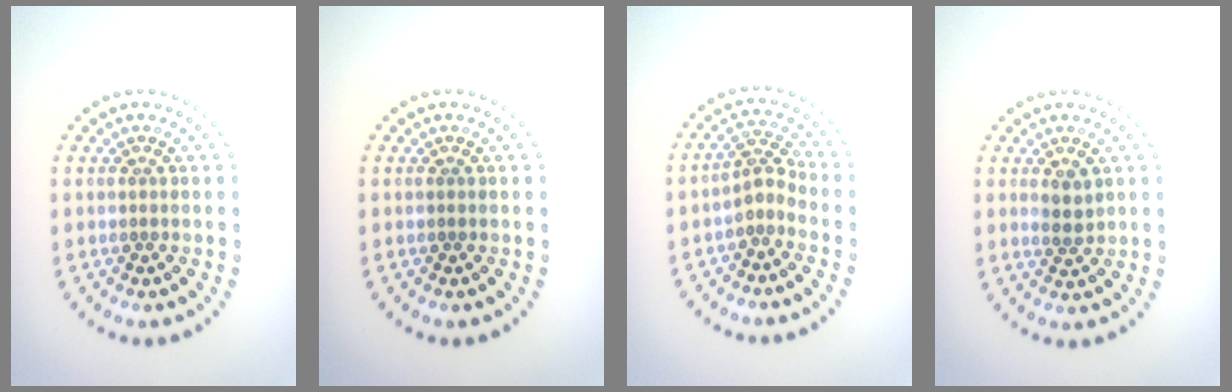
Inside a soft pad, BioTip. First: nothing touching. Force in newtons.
{"total": 0.0}
{"total": 2.2, "press": 1.6, "slide": 1.5}
{"total": 1.4, "press": 1.3, "slide": 0.6}